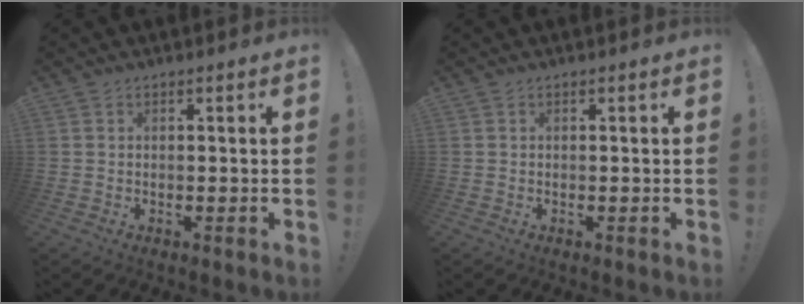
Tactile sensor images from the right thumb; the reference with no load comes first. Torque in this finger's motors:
{"motor_torque": [-0.10, -0.07, 0.00, 0.00, 0.00]}